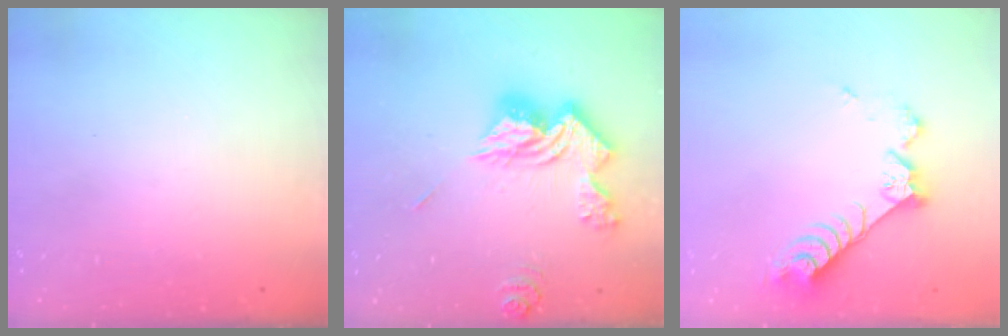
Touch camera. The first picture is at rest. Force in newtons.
{"total": 15.9, "press": 15.9, "slide": 1.6}
{"total": 8.9, "press": 8.9, "slide": 0.6}